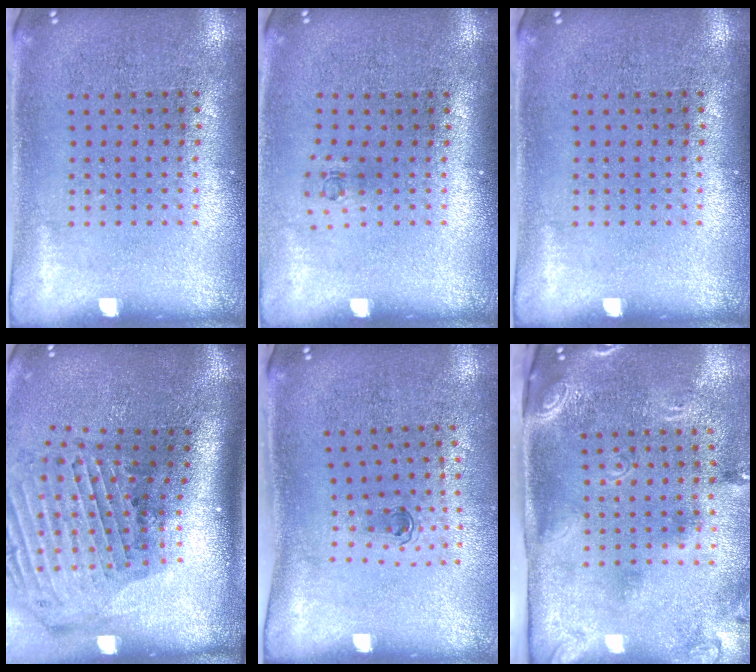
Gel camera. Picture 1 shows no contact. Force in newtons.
{"total": 0.7, "press": 0.3, "slide": 0.6}
{"total": 0.0}
{"total": 3.0, "press": 2.1, "slide": 2.0}
{"total": 0.6, "press": 0.3, "slide": 0.5}
{"total": 2.7, "press": 1.8, "slide": 2.1}